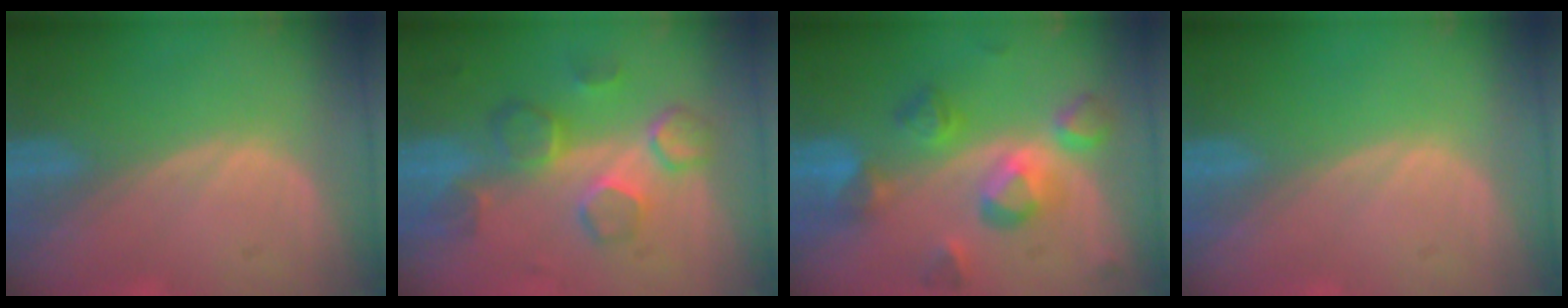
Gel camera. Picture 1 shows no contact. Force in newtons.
{"total": 8.4, "press": 7.7, "slide": 3.5}
{"total": 8.4, "press": 8.4, "slide": 0.3}
{"total": 0.0}